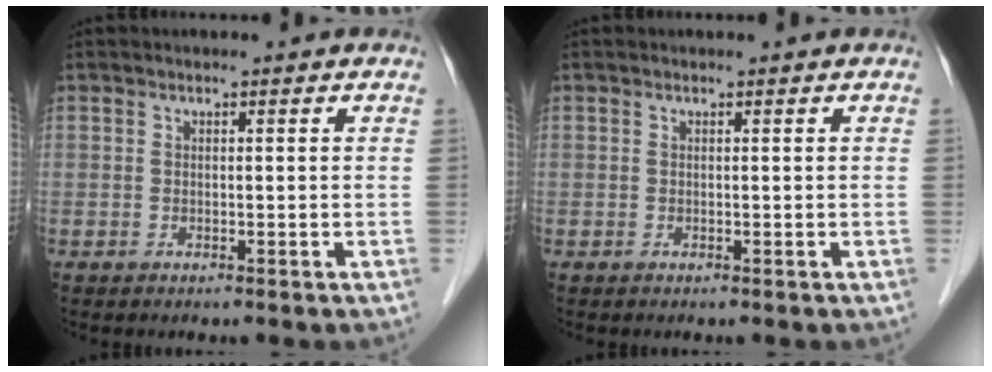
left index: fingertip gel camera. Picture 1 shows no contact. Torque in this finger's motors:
{"motor_torque": [-0.21, -0.13, 0.03, 0.01]}